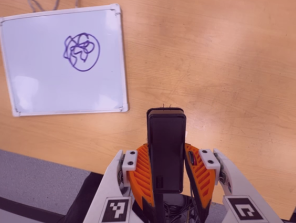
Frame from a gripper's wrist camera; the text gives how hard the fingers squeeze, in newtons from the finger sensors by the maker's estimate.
{"total": 4.4, "left": 3.1, "right": 5.8}